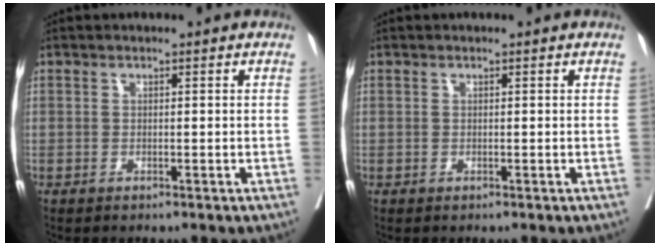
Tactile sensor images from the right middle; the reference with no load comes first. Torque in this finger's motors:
{"motor_torque": [0.00, 0.04, 0.00, 0.00]}